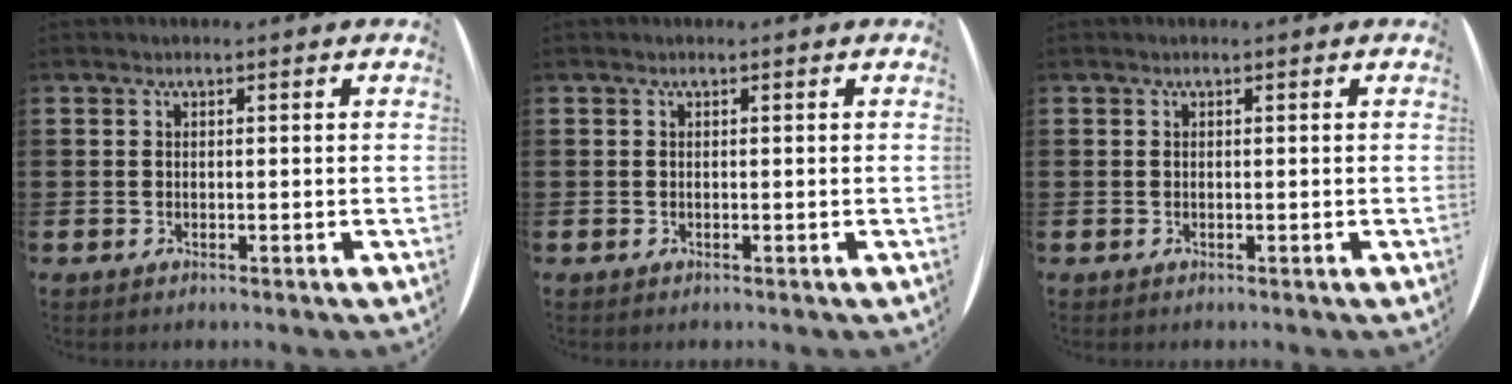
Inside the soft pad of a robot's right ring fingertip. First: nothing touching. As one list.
[{"total": 0.0}, {"total": 0.0}]